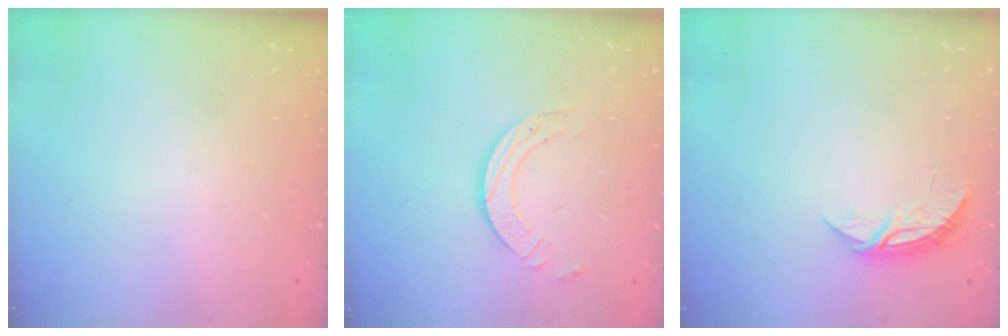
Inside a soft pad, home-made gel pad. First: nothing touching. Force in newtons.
{"total": 6.9, "press": 6.9, "slide": 0.7}
{"total": 6.2, "press": 6.2, "slide": 0.5}